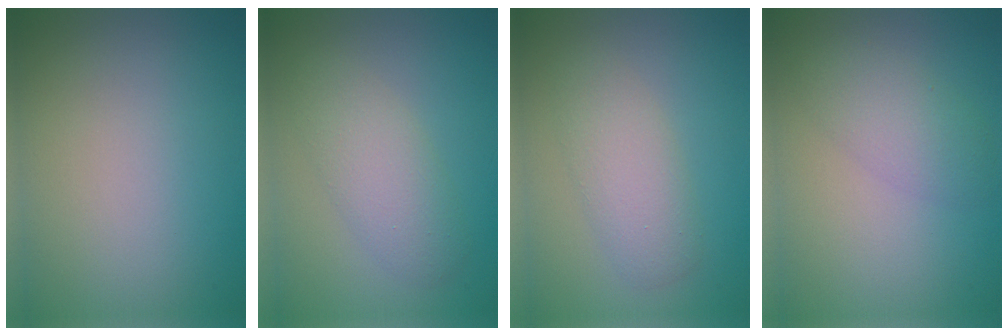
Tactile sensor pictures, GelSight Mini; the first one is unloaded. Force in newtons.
{"total": 3.5, "press": 3.5, "slide": 0.1}
{"total": 3.4, "press": 3.4, "slide": 0.1}
{"total": 3.0, "press": 3.0, "slide": 0.1}